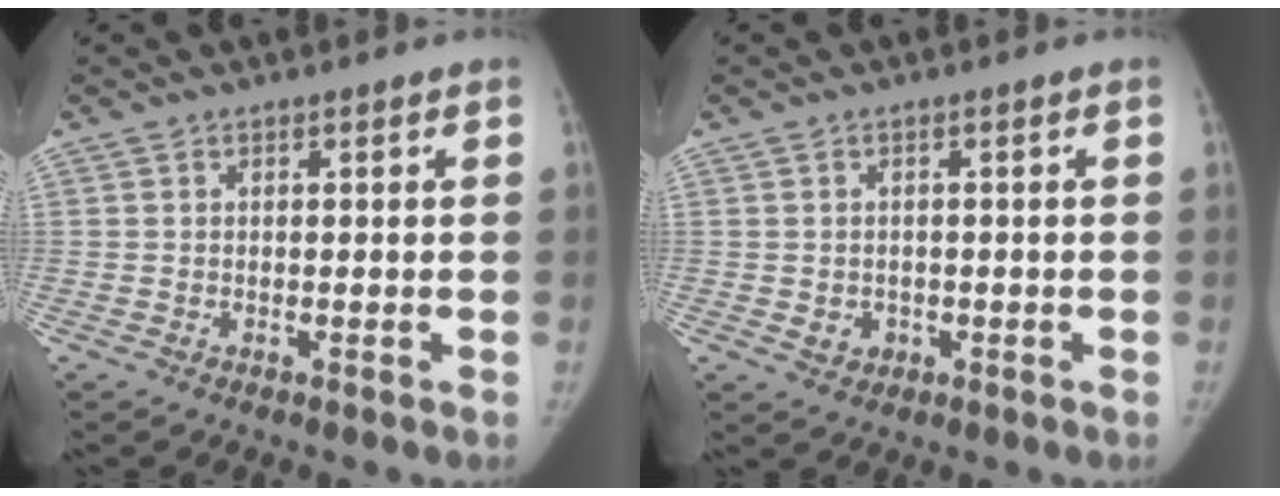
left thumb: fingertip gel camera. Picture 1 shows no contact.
{"total": 2.4, "force": [-0.4, 2.2, 1.0], "torque": [-0.005, 0.001, 0.002]}